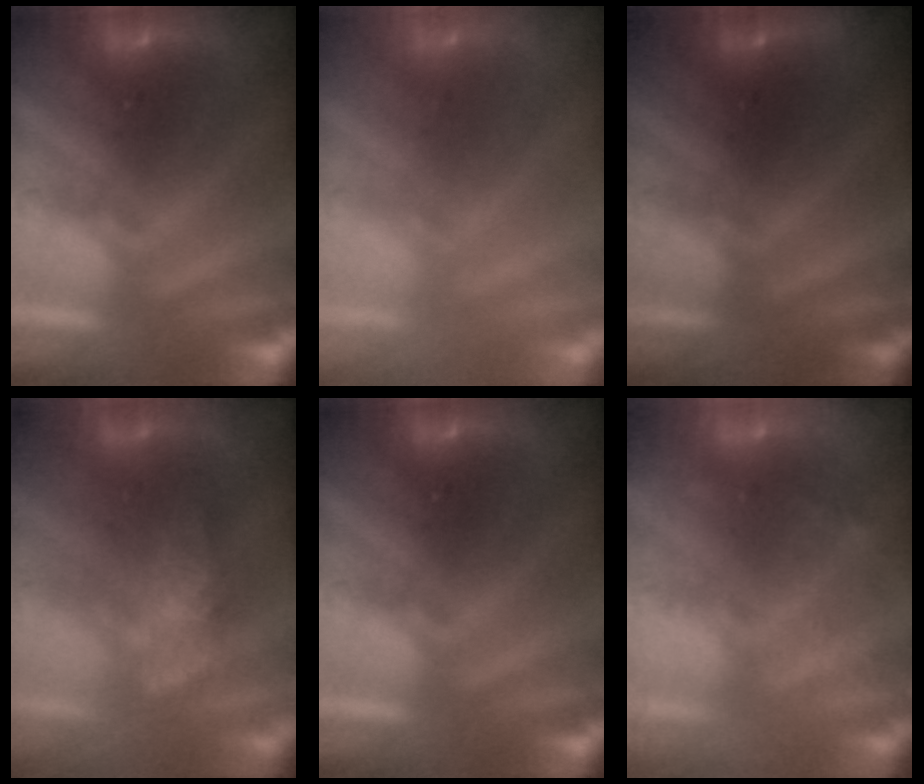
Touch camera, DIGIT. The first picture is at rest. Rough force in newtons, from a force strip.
{"total": 2.9}
{"total": 1.6}
{"total": 2.6}
{"total": 0.0}
{"total": 6.9}